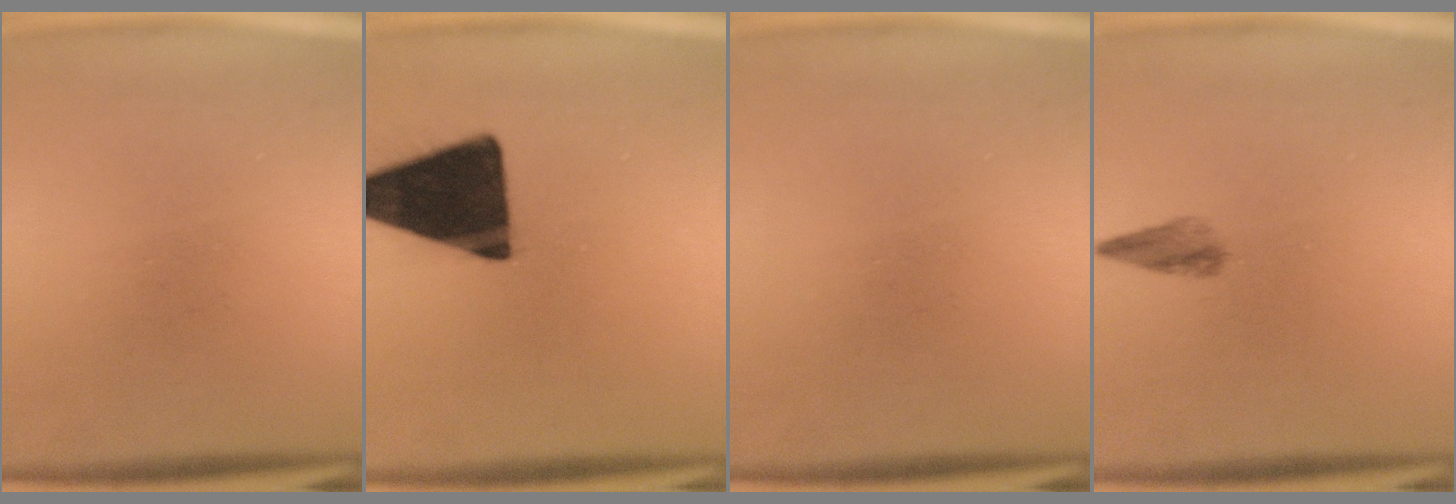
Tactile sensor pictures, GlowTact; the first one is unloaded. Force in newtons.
{"total": 18.9}
{"total": 0.0}
{"total": 2.0}